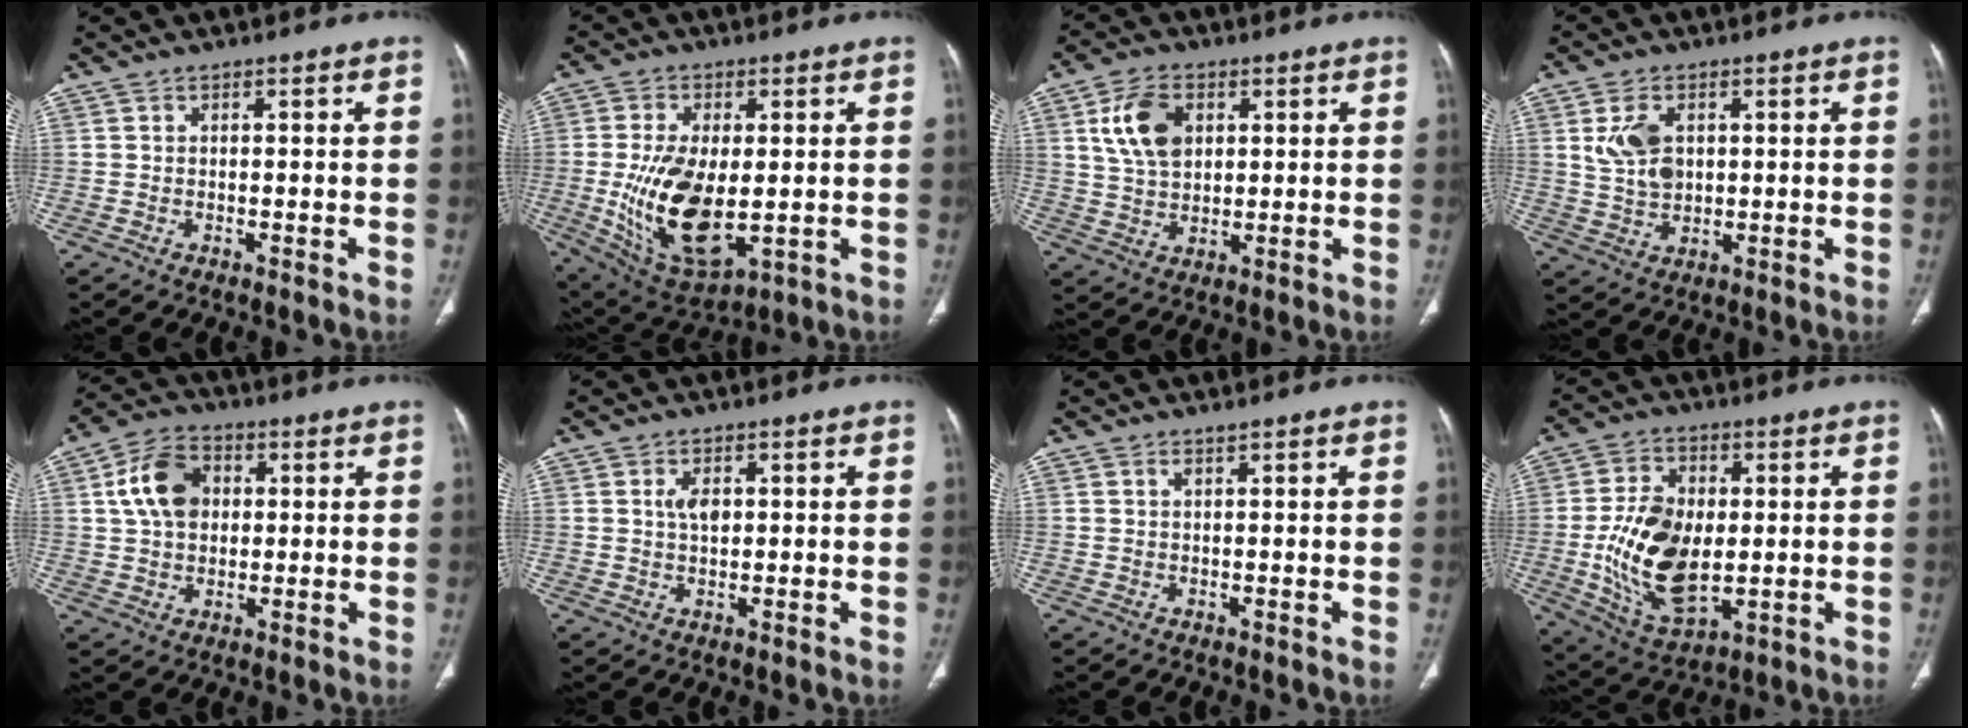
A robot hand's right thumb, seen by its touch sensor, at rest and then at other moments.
{"total": 16.7, "force": [-1.5, 8.8, 14.2], "torque": [-0.257, -0.018, -0.004]}
{"total": 9.6, "force": [3.1, 6.3, 6.5], "torque": [-0.109, -0.007, 0.062]}
{"total": 7.4, "force": [1.8, 4.9, 5.2], "torque": [-0.089, -0.006, 0.040]}
{"total": 10.0, "force": [2.1, 7.3, 6.6], "torque": [-0.105, 0.009, 0.033]}
{"total": 3.0, "force": [0.8, 1.8, 2.2], "torque": [-0.028, -0.002, 0.013]}
{"total": 0.6, "force": [0.5, 0.0, 0.4], "torque": [-0.002, -0.001, 0.011]}
{"total": 16.3, "force": [-0.9, 9.7, 13.0], "torque": [-0.230, -0.009, 0.000]}